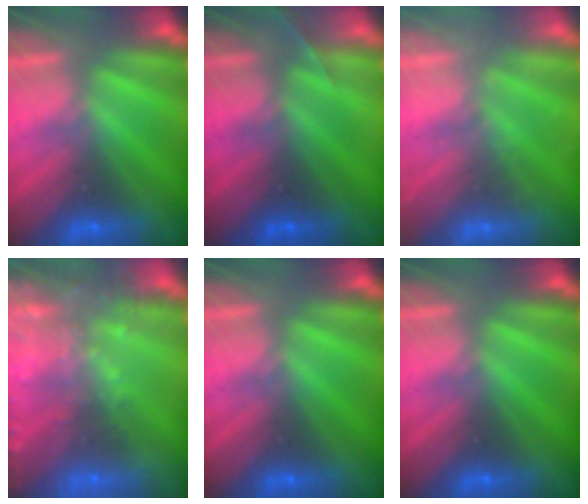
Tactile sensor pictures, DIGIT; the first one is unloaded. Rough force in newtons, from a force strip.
{"total": 1.4}
{"total": 1.9}
{"total": 5.8}
{"total": 0.0}
{"total": 0.0}